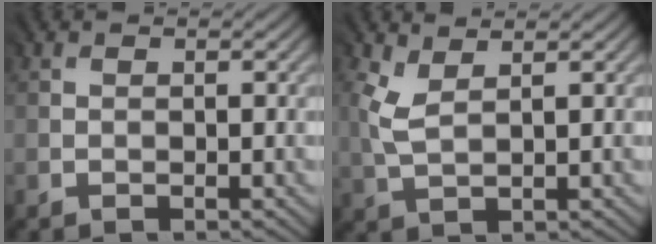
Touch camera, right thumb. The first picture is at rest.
{"total": 2.3, "force": [1.5, 0.8, 1.6], "torque": [-0.055, 0.003, 0.034]}